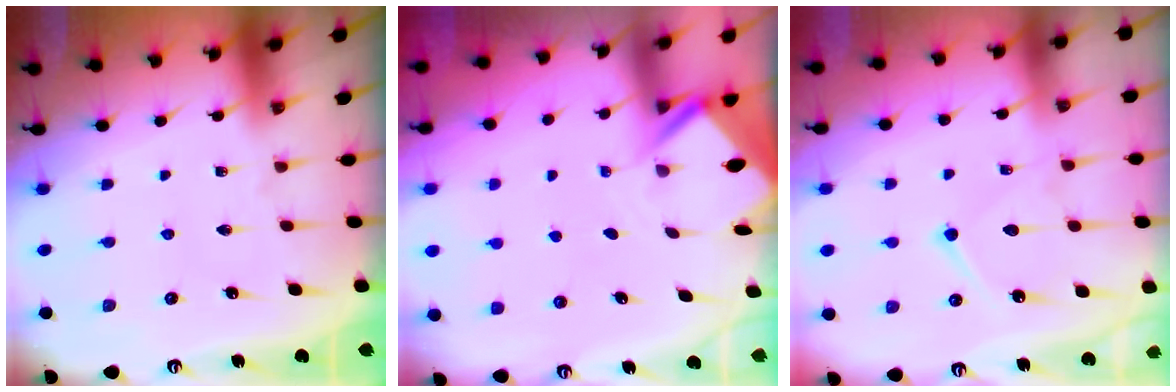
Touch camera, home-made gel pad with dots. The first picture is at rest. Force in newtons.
{"total": 3.0, "press": 3.0, "slide": 0.3}
{"total": 10.4, "press": 10.4, "slide": 1.0}